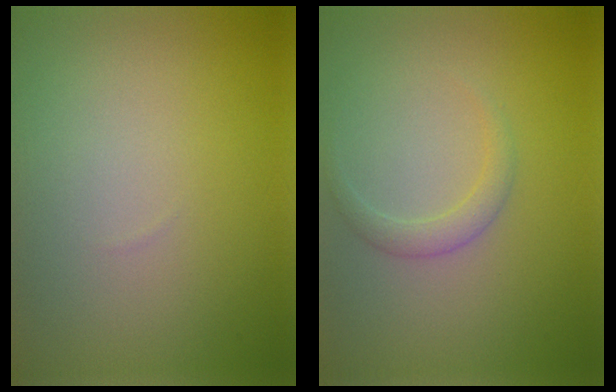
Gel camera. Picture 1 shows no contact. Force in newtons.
{"total": 1.5, "press": 1.5, "slide": 0.0}